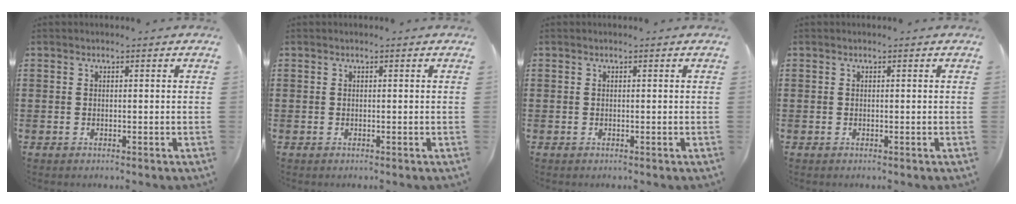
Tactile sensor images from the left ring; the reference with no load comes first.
{"total": 0.0}
{"total": 0.0}
{"total": 0.0}